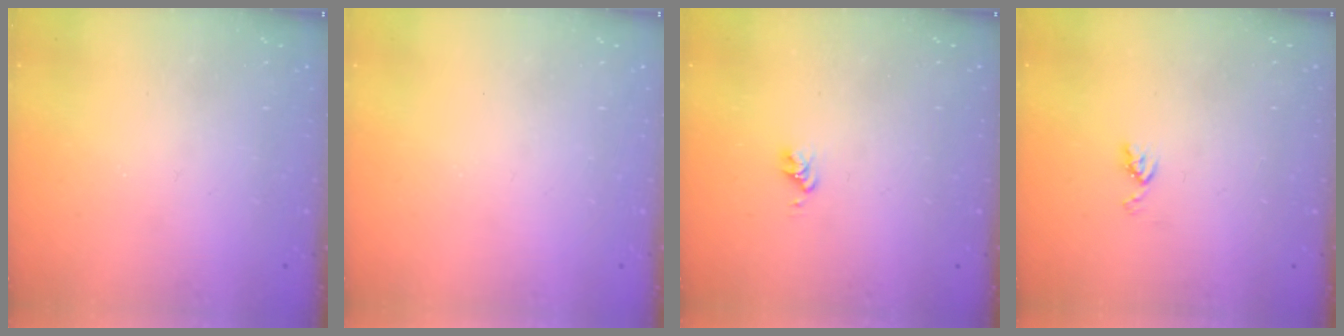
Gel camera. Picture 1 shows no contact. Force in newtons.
{"total": 0.0}
{"total": 2.8, "press": 2.8, "slide": 0.3}
{"total": 4.0, "press": 4.0, "slide": 0.6}